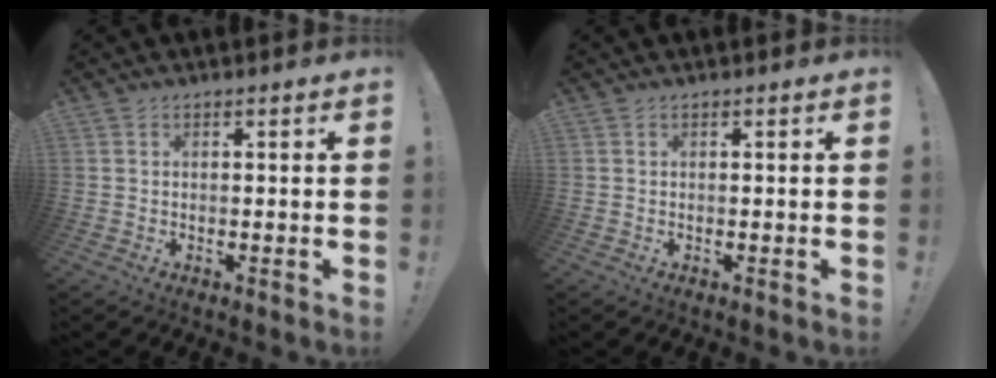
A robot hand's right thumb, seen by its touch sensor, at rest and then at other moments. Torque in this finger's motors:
{"motor_torque": [0.24, 0.23, 0.12, -0.15, -0.11]}